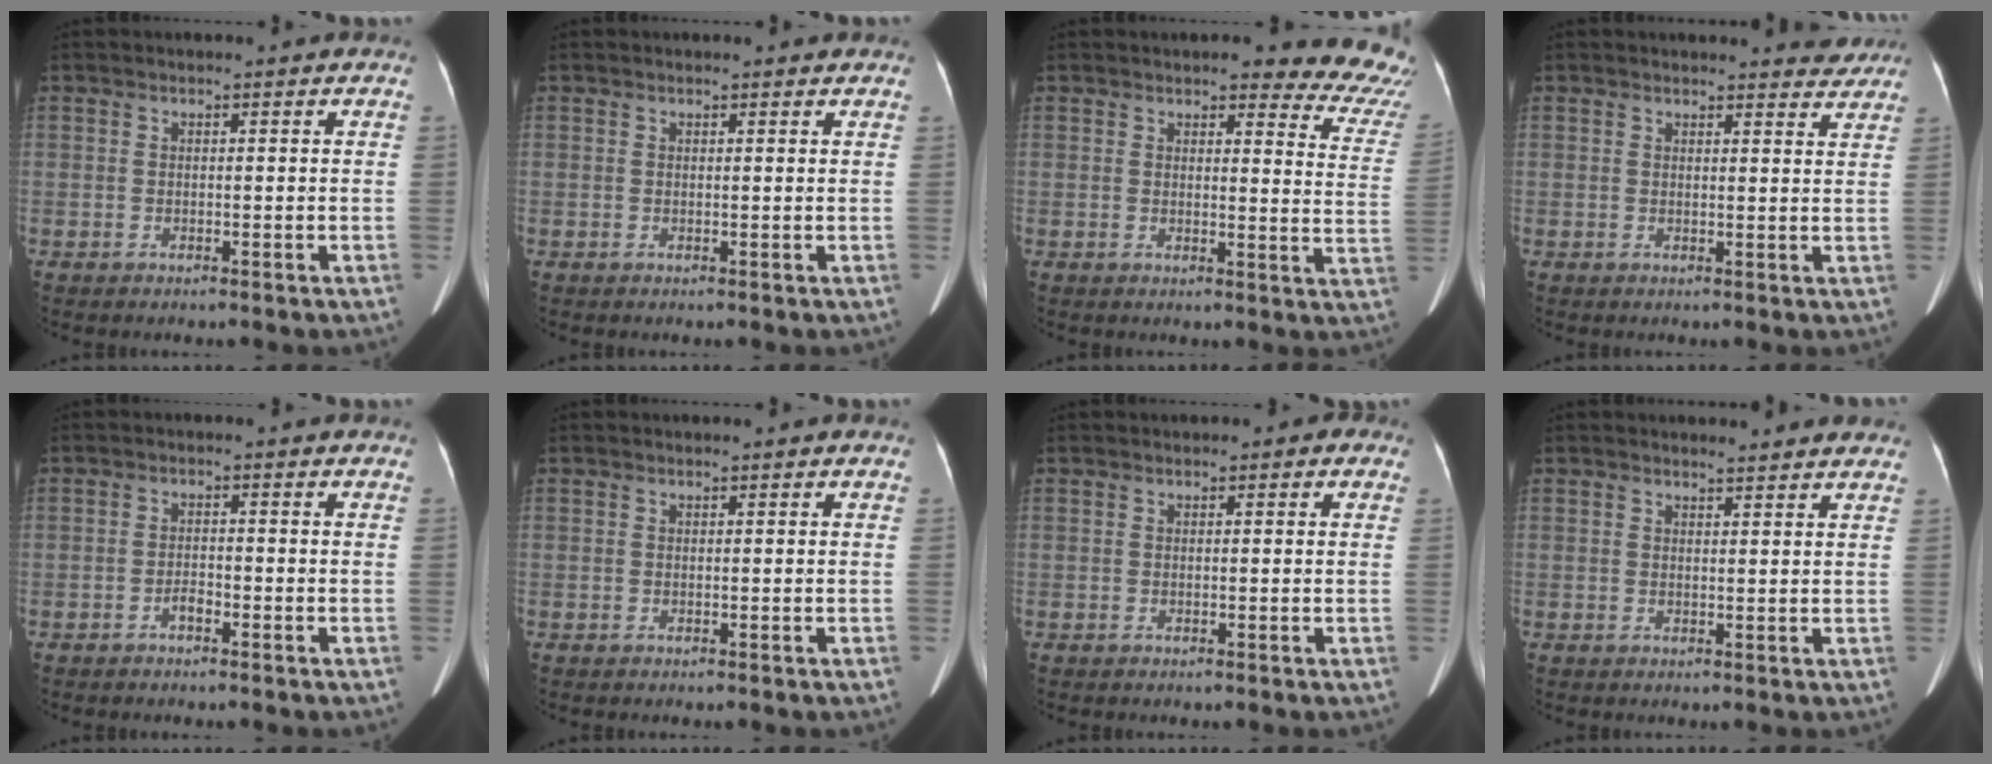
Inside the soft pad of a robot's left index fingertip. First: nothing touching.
{"total": 0.9, "force": [0.8, 0.2, 0.1], "torque": [-0.010, 0.000, 0.006]}
{"total": 12.6, "force": [11.6, 2.5, 4.0], "torque": [-0.007, -0.066, 0.092]}
{"total": 4.6, "force": [4.4, 1.0, 0.4], "torque": [0.004, -0.011, 0.033]}
{"total": 1.5, "force": [-1.0, 0.5, 0.9], "torque": [-0.014, 0.003, -0.017]}
{"total": 0.0}
{"total": 1.2, "force": [0.5, 0.7, 0.8], "torque": [-0.005, 0.006, 0.001]}
{"total": 5.0, "force": [4.8, 0.8, 1.1], "torque": [-0.010, 0.001, 0.043]}